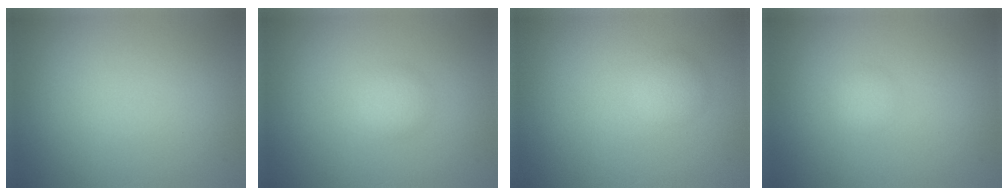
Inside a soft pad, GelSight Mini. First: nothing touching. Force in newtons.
{"total": 1.4, "press": 1.4, "slide": 0.1}
{"total": 1.4, "press": 1.4, "slide": 0.1}
{"total": 1.0, "press": 1.0, "slide": 0.1}